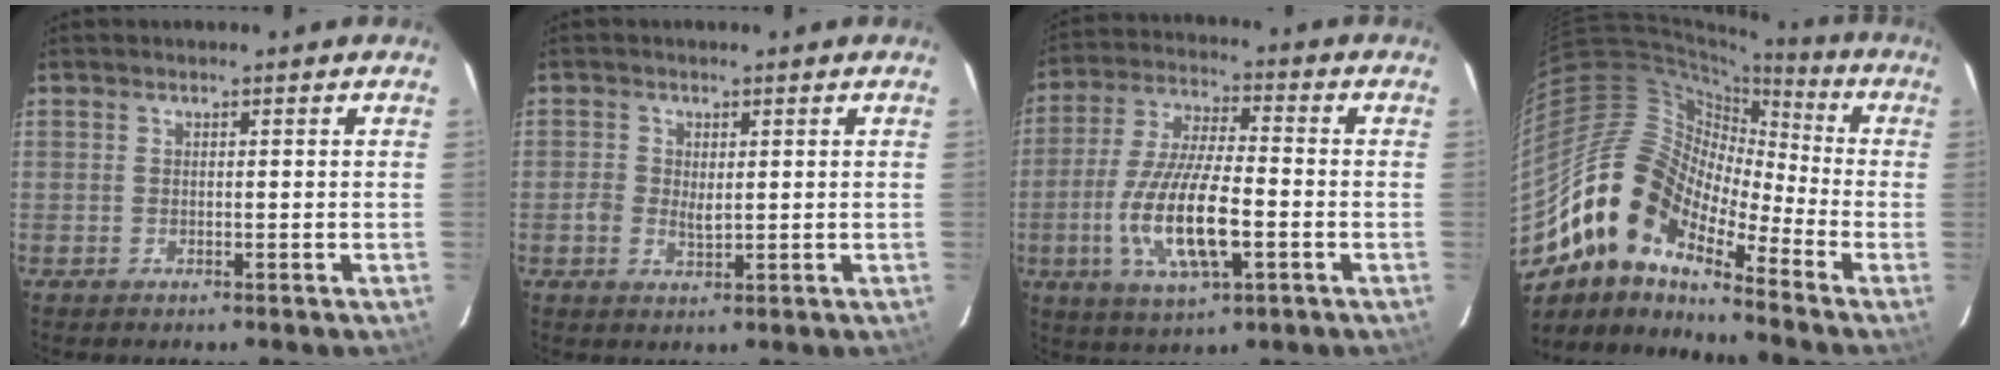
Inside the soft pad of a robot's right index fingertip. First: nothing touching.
{"total": 2.8, "force": [-0.1, 2.0, 1.9], "torque": [-0.042, -0.001, -0.004]}
{"total": 15.2, "force": [-4.4, 4.7, 13.8], "torque": [-0.288, -0.013, -0.077]}
{"total": 16.1, "force": [-11.1, 6.8, 9.4], "torque": [-0.155, -0.002, -0.227]}